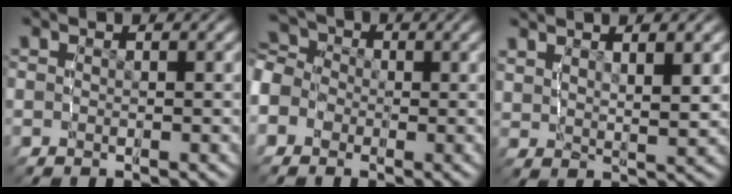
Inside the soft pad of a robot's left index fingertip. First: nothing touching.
{"total": 9.4, "force": [1.0, 8.3, 4.1], "torque": [-0.092, -0.003, 0.000]}
{"total": 3.2, "force": [2.6, 0.3, 1.9], "torque": [-0.034, -0.005, 0.054]}